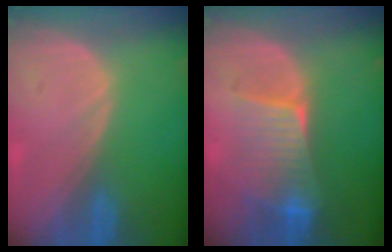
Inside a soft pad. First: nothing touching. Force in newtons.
{"total": 6.5, "press": 6.4, "slide": 1.5}